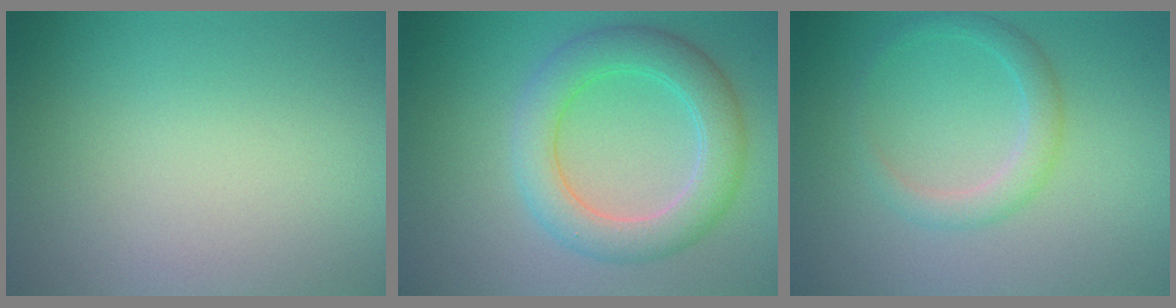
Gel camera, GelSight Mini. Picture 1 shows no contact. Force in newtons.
{"total": 5.3, "press": 5.3, "slide": 0.1}
{"total": 2.2, "press": 2.2, "slide": 0.1}